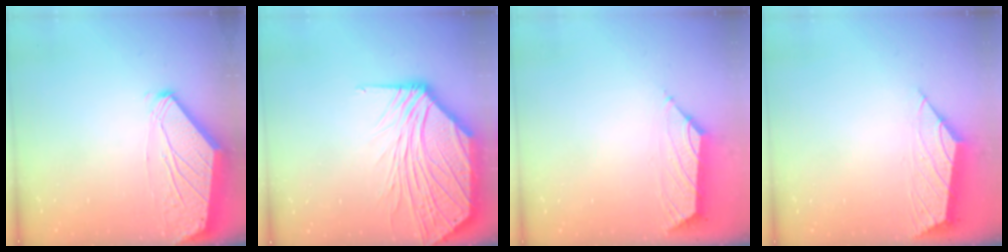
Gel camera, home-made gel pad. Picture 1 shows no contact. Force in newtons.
{"total": 18.9, "press": 18.6, "slide": 3.0}
{"total": 1.6, "press": 1.5, "slide": 0.6}
{"total": 2.1, "press": 2.0, "slide": 0.5}